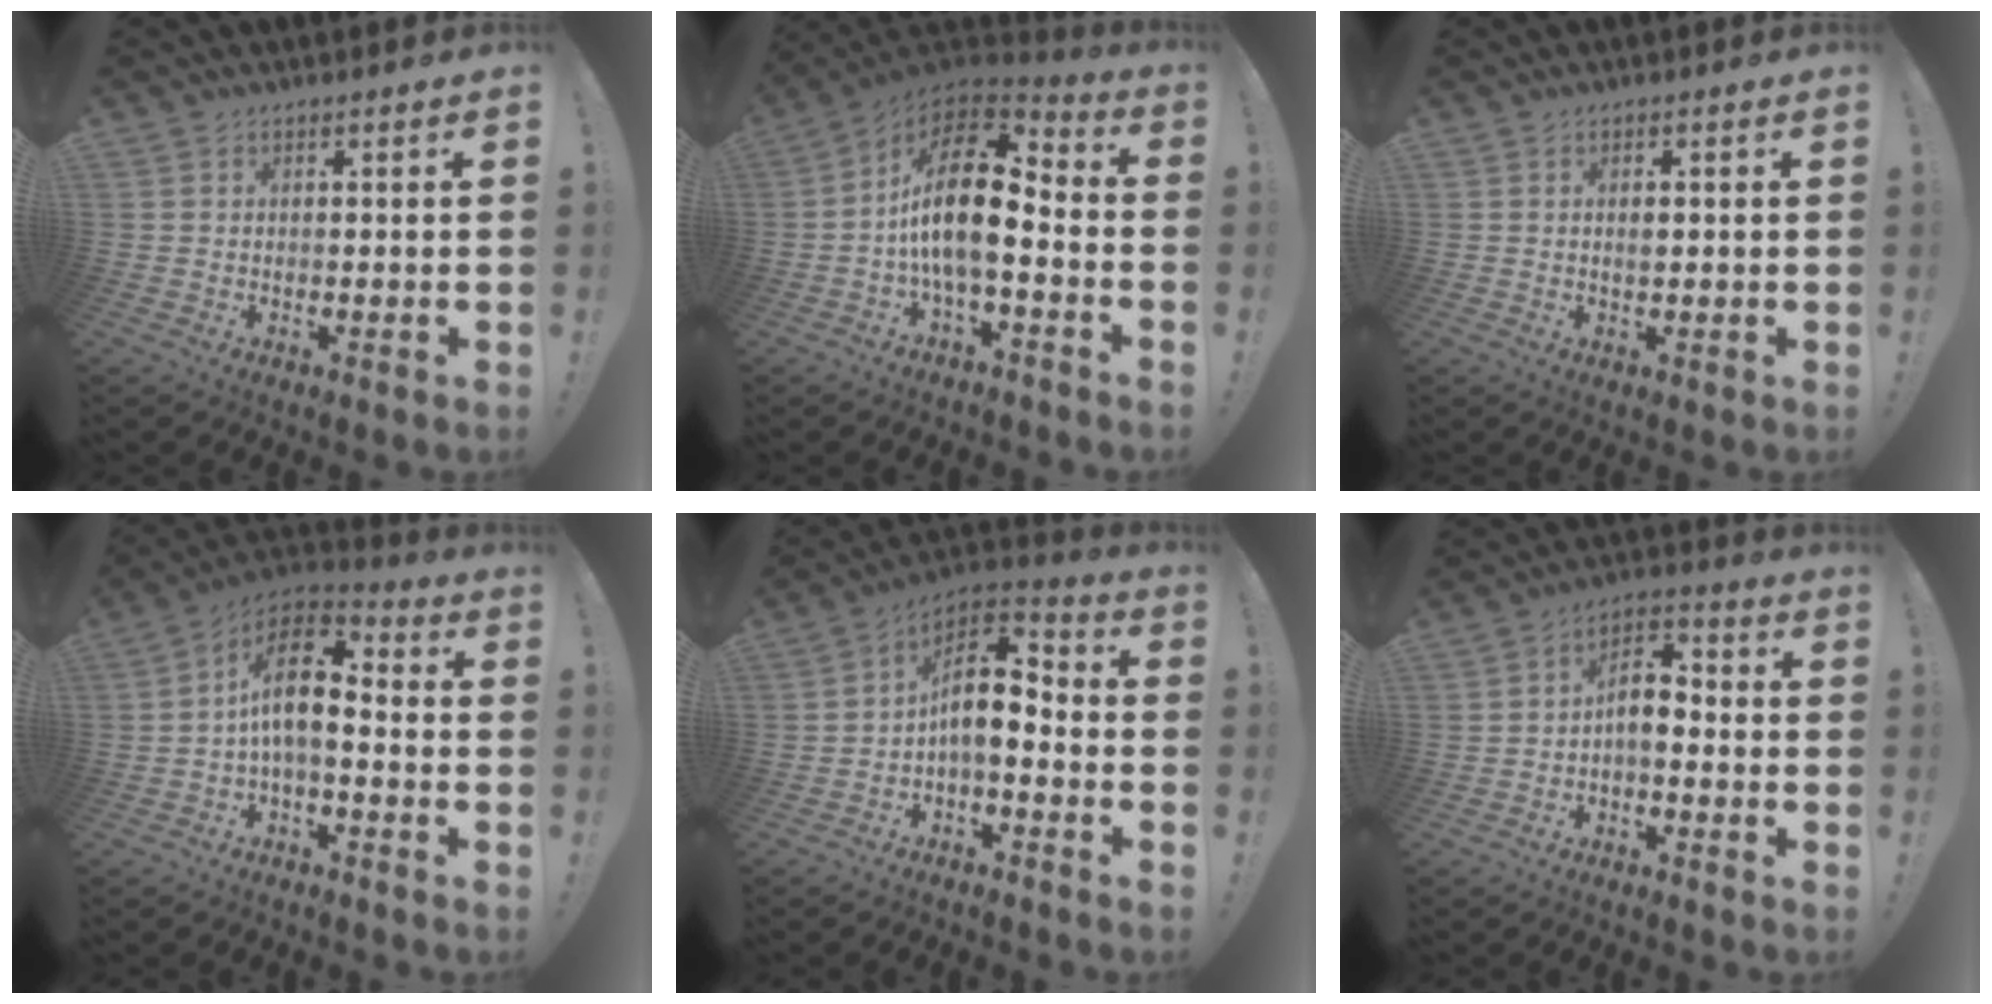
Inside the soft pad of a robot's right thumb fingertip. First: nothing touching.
{"total": 18.0, "force": [-0.7, 7.9, 16.1], "torque": [-0.292, 0.006, -0.011]}
{"total": 1.7, "force": [0.2, 1.0, 1.3], "torque": [-0.018, 0.002, 0.001]}
{"total": 13.0, "force": [0.5, 6.4, 11.2], "torque": [-0.193, 0.004, 0.009]}
{"total": 9.8, "force": [0.1, 5.1, 8.3], "torque": [-0.149, -0.003, 0.001]}
{"total": 7.0, "force": [-1.9, 4.3, 5.1], "torque": [-0.092, 0.010, -0.034]}